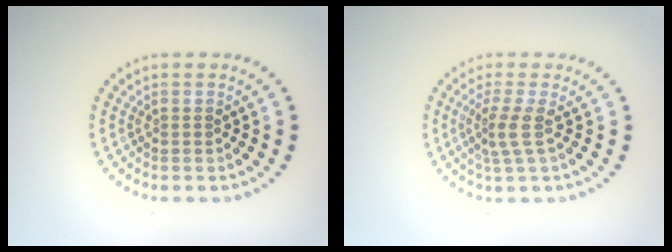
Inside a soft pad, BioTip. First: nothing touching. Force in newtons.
{"total": 2.3, "press": 1.6, "slide": 1.7}